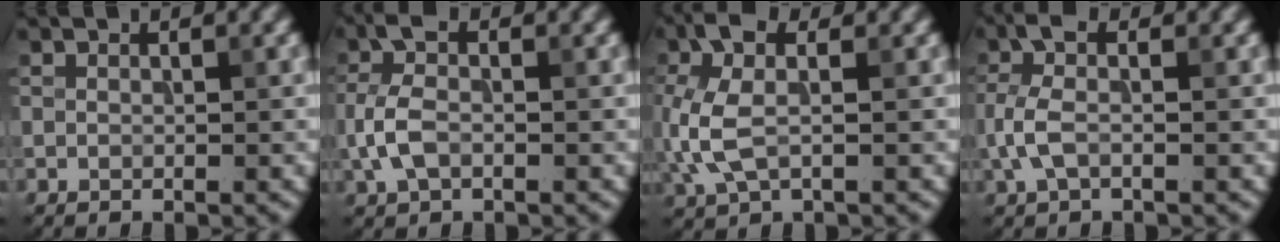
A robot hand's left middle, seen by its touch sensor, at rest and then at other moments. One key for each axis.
{"total": 3.6, "fx": -0.8, "fy": 2.0, "fz": 2.9, "tx": -0.074, "ty": 0.006, "tz": -0.024}
{"total": 5.5, "fx": -0.1, "fy": 2.8, "fz": 4.7, "tx": -0.129, "ty": 0.010, "tz": -0.012}
{"total": 3.2, "fx": -0.5, "fy": 1.5, "fz": 2.8, "tx": -0.073, "ty": 0.009, "tz": -0.017}